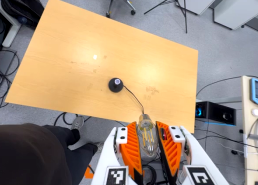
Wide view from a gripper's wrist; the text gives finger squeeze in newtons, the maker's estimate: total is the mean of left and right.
{"total": 10.0, "left": 9.7, "right": 10.3}